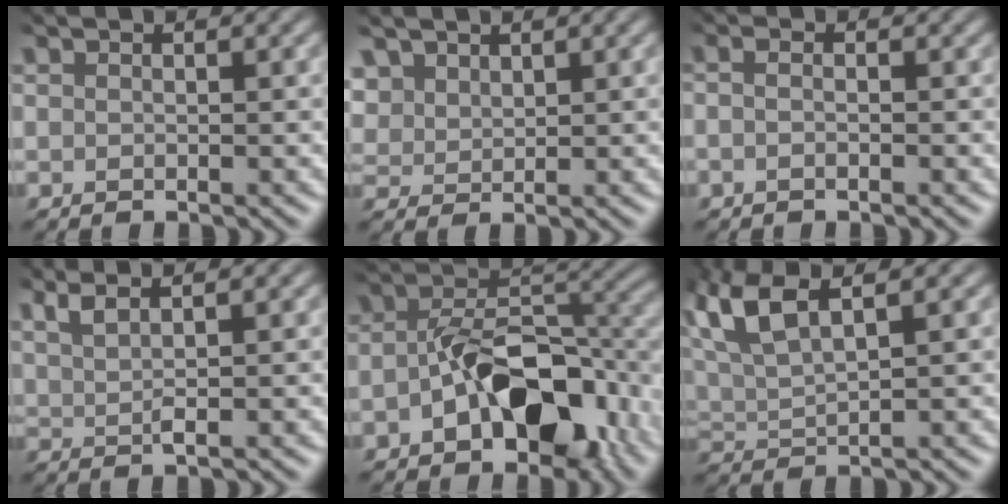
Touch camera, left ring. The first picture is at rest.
{"total": 2.6, "force": [1.9, 1.4, 1.0], "torque": [-0.037, 0.004, 0.050]}
{"total": 0.7, "force": [-0.6, 0.0, 0.4], "torque": [-0.012, 0.001, -0.011]}
{"total": 2.4, "force": [1.7, 0.1, 1.6], "torque": [-0.034, 0.008, 0.039]}
{"total": 9.5, "force": [-4.2, 5.5, 6.5], "torque": [-0.090, 0.001, -0.072]}
{"total": 7.0, "force": [4.1, 2.3, 5.2], "torque": [-0.132, 0.024, 0.083]}